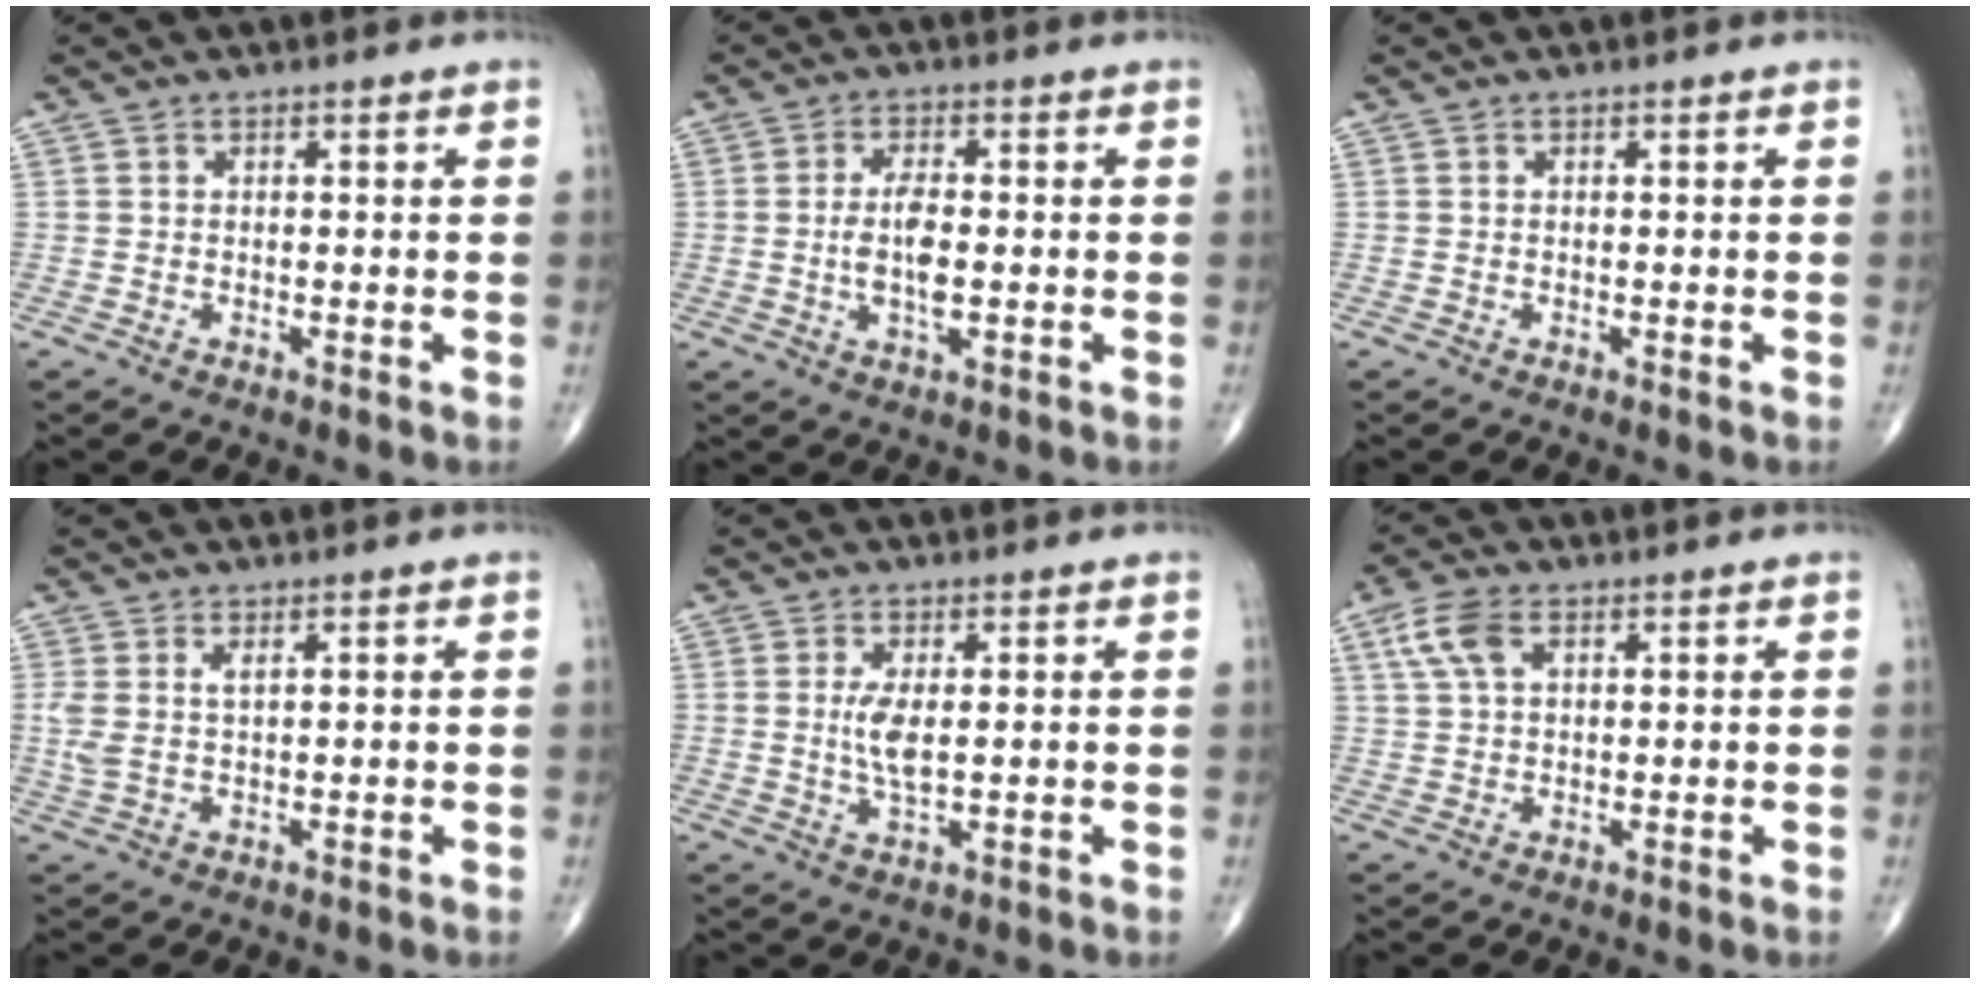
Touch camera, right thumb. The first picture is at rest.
{"total": 6.4, "force": [-0.5, 2.5, 5.9], "torque": [-0.115, -0.003, -0.011]}
{"total": 0.0}
{"total": 3.4, "force": [1.2, 1.2, 3.0], "torque": [-0.080, 0.004, 0.031]}
{"total": 4.4, "force": [0.6, 1.4, 4.2], "torque": [-0.091, -0.012, 0.015]}
{"total": 5.8, "force": [2.4, 3.1, 4.2], "torque": [-0.094, 0.008, 0.048]}